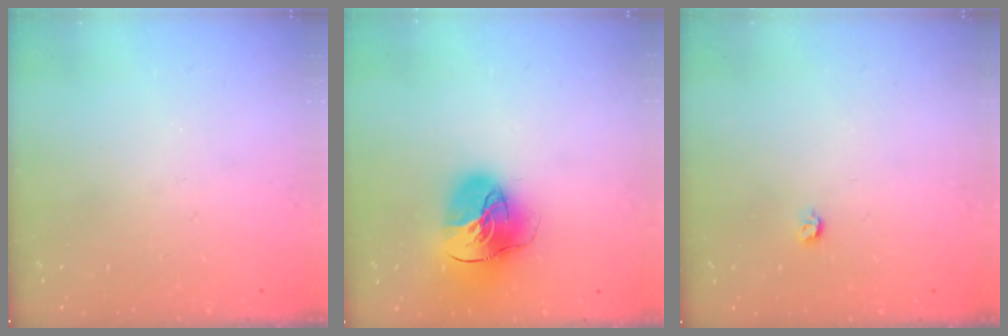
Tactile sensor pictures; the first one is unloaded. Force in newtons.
{"total": 18.0, "press": 17.9, "slide": 2.5}
{"total": 3.3, "press": 3.3, "slide": 0.7}